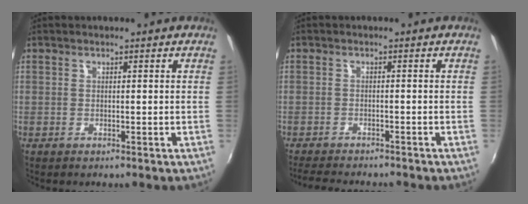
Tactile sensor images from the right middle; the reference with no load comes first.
{"total": 6.9, "force": [-6.3, 0.8, 2.7], "torque": [-0.069, -0.018, -0.101]}